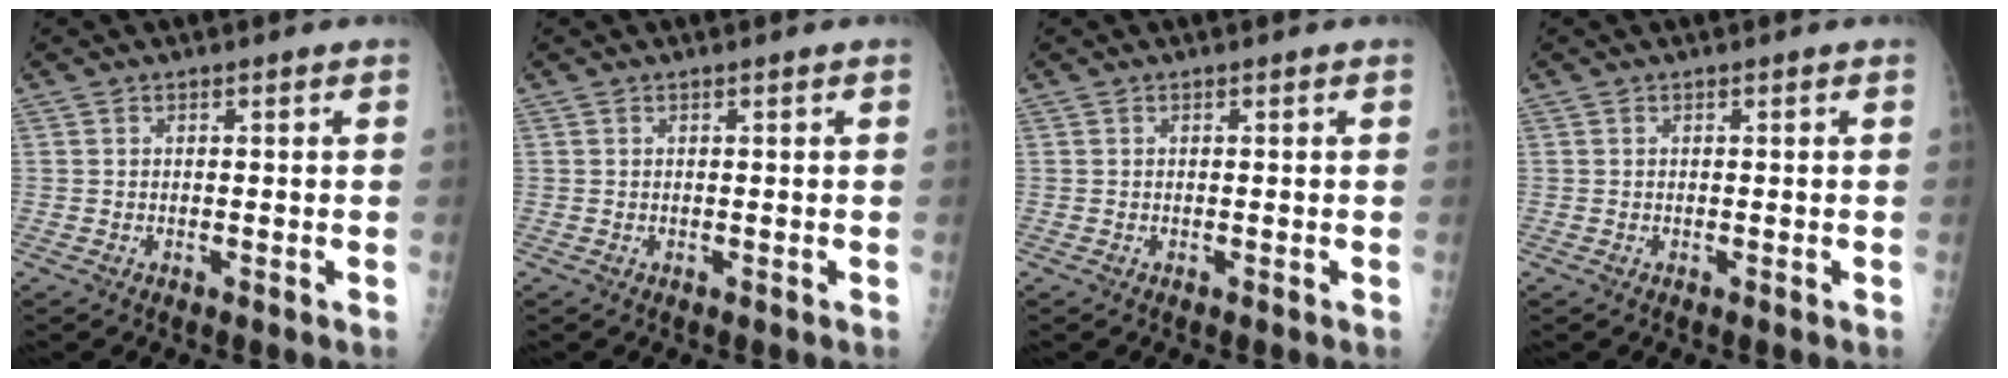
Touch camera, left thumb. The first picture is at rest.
{"total": 0.0}
{"total": 0.0}
{"total": 0.0}